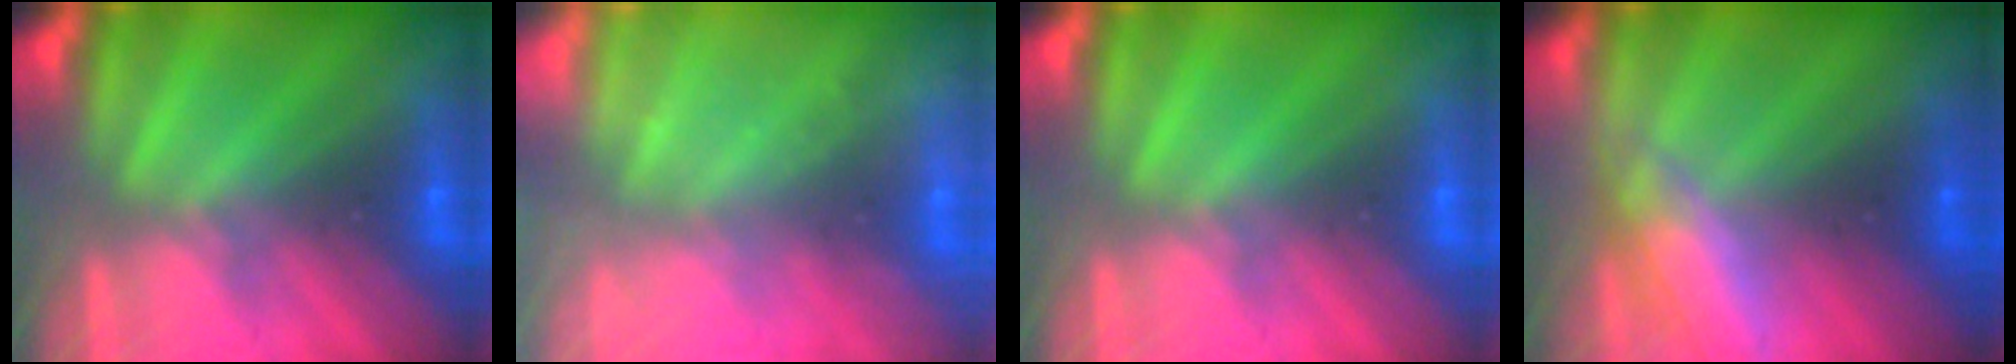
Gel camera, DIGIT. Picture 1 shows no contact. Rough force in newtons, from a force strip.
{"total": 2.4}
{"total": 0.0}
{"total": 3.0}